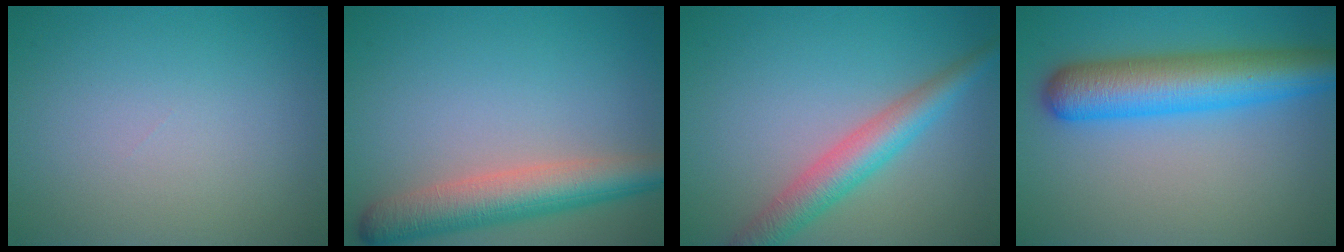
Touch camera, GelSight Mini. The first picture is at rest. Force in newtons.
{"total": 6.0, "press": 6.0, "slide": 0.3}
{"total": 4.4, "press": 4.4, "slide": 0.2}
{"total": 7.9, "press": 7.9, "slide": 0.3}